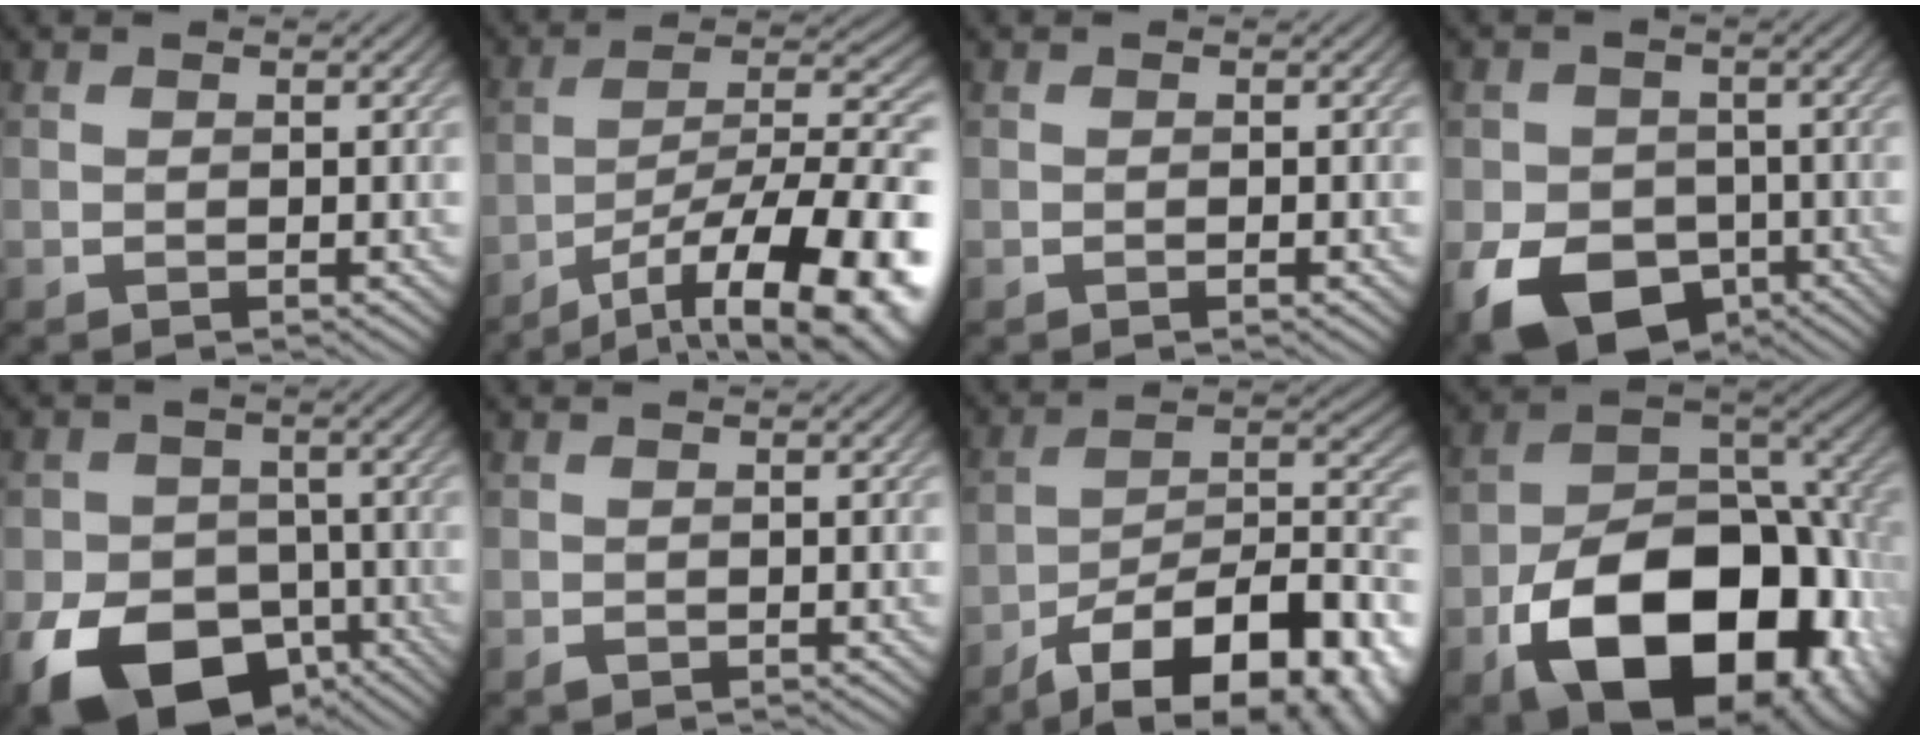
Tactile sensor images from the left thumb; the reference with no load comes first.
{"total": 16.8, "force": [-9.5, 5.5, 12.8], "torque": [-0.195, -0.010, -0.145]}
{"total": 0.6, "force": [-0.3, 0.0, 0.5], "torque": [-0.008, -0.001, -0.005]}
{"total": 10.6, "force": [-4.9, 7.5, 5.6], "torque": [-0.105, -0.035, -0.091]}
{"total": 14.1, "force": [-7.0, 9.7, 7.5], "torque": [-0.143, -0.044, -0.121]}
{"total": 0.5, "force": [-0.3, 0.4, 0.2], "torque": [-0.004, -0.006, -0.004]}
{"total": 17.8, "force": [-11.8, 6.9, 11.4], "torque": [-0.170, -0.021, -0.176]}
{"total": 19.8, "force": [-8.0, 12.2, 13.4], "torque": [-0.208, -0.050, -0.123]}